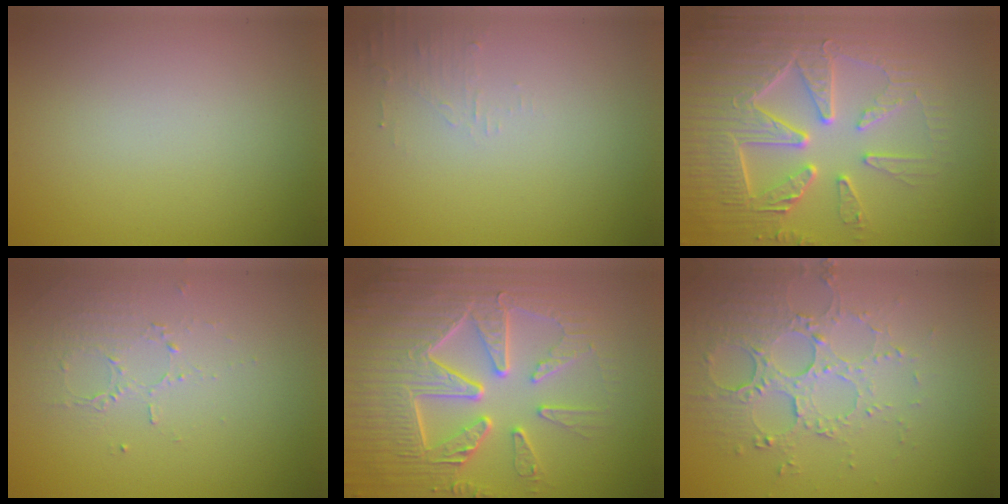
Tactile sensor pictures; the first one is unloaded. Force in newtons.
{"total": 1.3, "press": 1.2, "slide": 0.3}
{"total": 7.7, "press": 6.1, "slide": 4.7}
{"total": 1.4, "press": 0.8, "slide": 1.2}
{"total": 8.9, "press": 6.5, "slide": 6.1}
{"total": 5.4, "press": 3.9, "slide": 3.7}